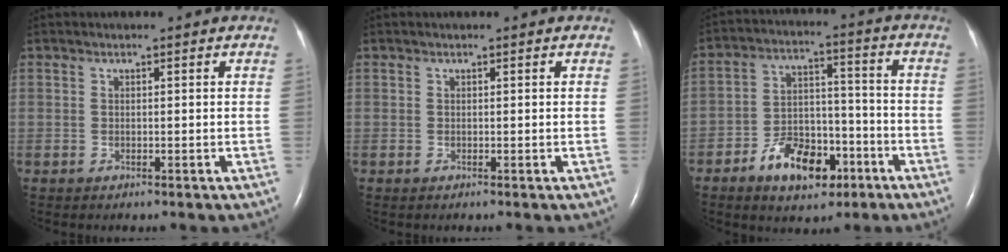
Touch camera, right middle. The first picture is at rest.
{"total": 0.0}
{"total": 11.0, "force": [-6.1, 5.8, 7.1], "torque": [-0.127, 0.017, -0.097]}